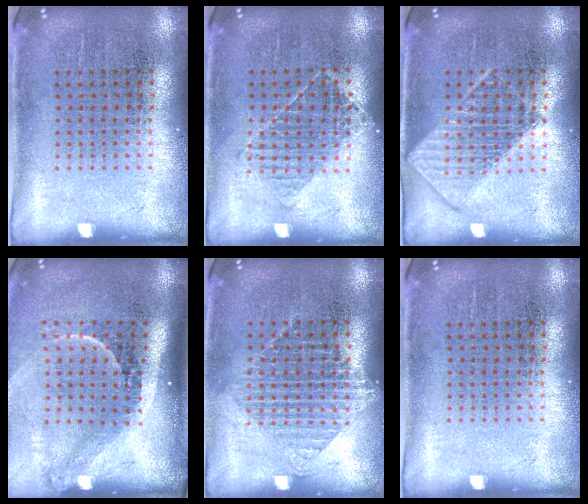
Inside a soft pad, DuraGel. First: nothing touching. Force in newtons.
{"total": 1.1, "press": 0.9, "slide": 0.6}
{"total": 2.7, "press": 2.7, "slide": 0.4}
{"total": 2.3, "press": 1.4, "slide": 1.8}
{"total": 1.1, "press": 1.0, "slide": 0.5}
{"total": 0.0}